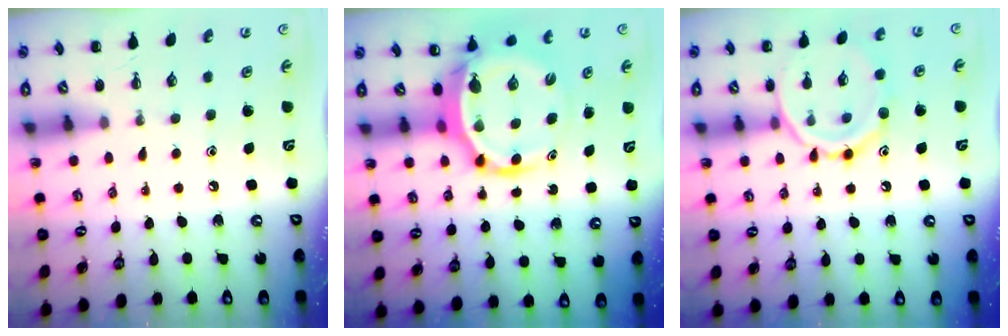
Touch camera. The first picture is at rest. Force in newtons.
{"total": 7.0, "press": 6.7, "slide": 2.1}
{"total": 13.5, "press": 13.5, "slide": 0.4}